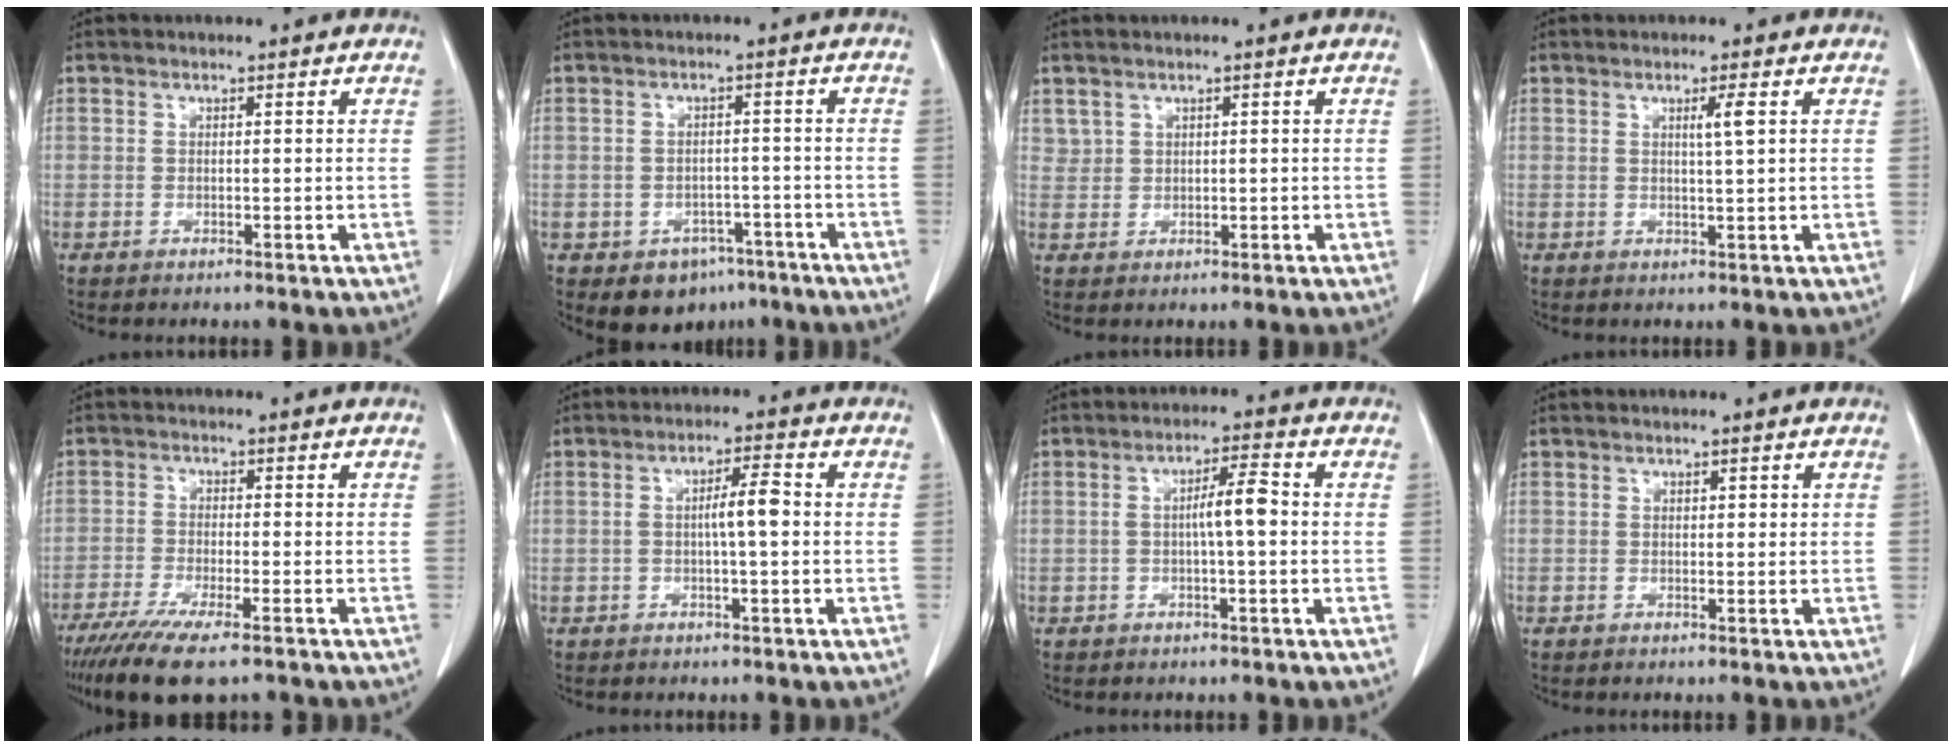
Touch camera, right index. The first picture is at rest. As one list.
[{"total": 6.9, "force": [-4.4, 4.8, 2.2], "torque": [-0.017, 0.011, -0.053]}, {"total": 1.6, "force": [1.0, 1.2, 0.2], "torque": [0.002, 0.005, 0.020]}, {"total": 2.3, "force": [0.8, -0.3, 2.1], "torque": [-0.036, -0.003, 0.014]}, {"total": 10.8, "force": [-8.0, 1.6, 7.1], "torque": [-0.111, -0.023, -0.125]}, {"total": 4.4, "force": [-0.1, 0.5, 4.4], "torque": [-0.076, 0.012, -0.002]}, {"total": 5.0, "force": [-0.2, 0.6, 4.9], "torque": [-0.085, 0.014, -0.003]}, {"total": 0.7, "force": [0.3, 0.4, 0.5], "torque": [-0.004, -0.001, 0.005]}]